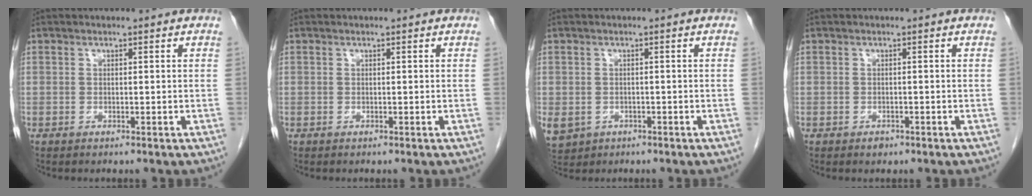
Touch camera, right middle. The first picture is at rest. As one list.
[{"total": 0.0}, {"total": 8.1, "force": [-3.3, 6.8, 2.9], "torque": [-0.088, -0.004, -0.043]}, {"total": 0.9, "force": [-0.6, 0.6, 0.4], "torque": [-0.006, 0.001, -0.007]}]